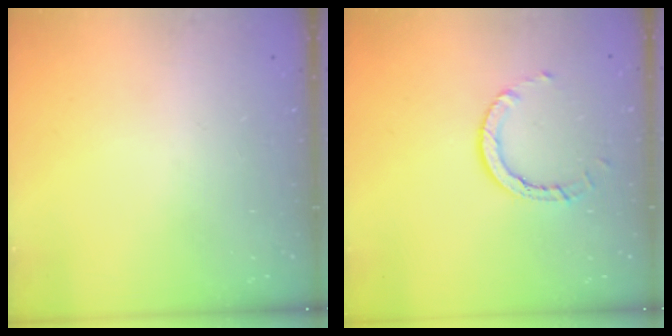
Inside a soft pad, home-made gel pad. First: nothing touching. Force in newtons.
{"total": 5.0, "press": 5.0, "slide": 0.3}